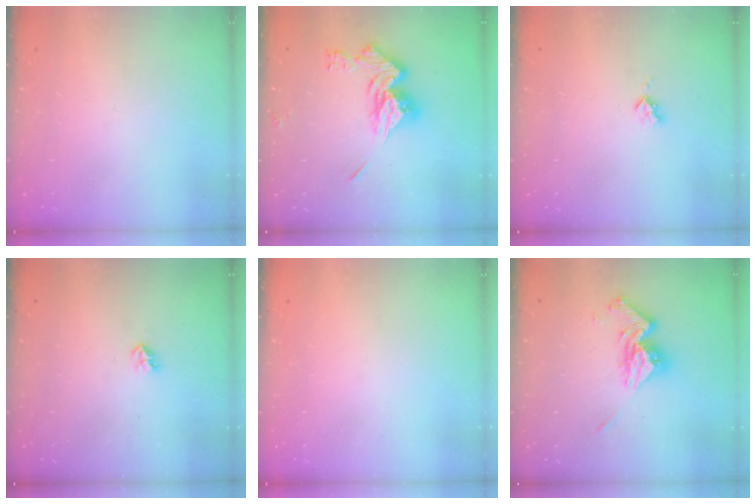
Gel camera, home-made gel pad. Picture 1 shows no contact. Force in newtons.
{"total": 14.5, "press": 14.5, "slide": 0.8}
{"total": 3.0, "press": 3.0, "slide": 0.3}
{"total": 2.7, "press": 2.7, "slide": 0.4}
{"total": 0.0}
{"total": 13.5, "press": 13.4, "slide": 1.2}